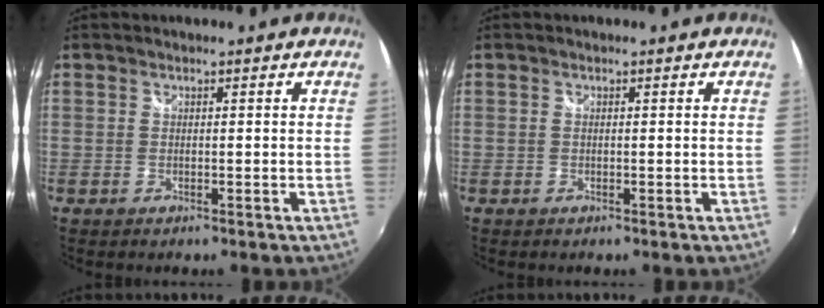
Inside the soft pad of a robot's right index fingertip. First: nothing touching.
{"total": 0.0}